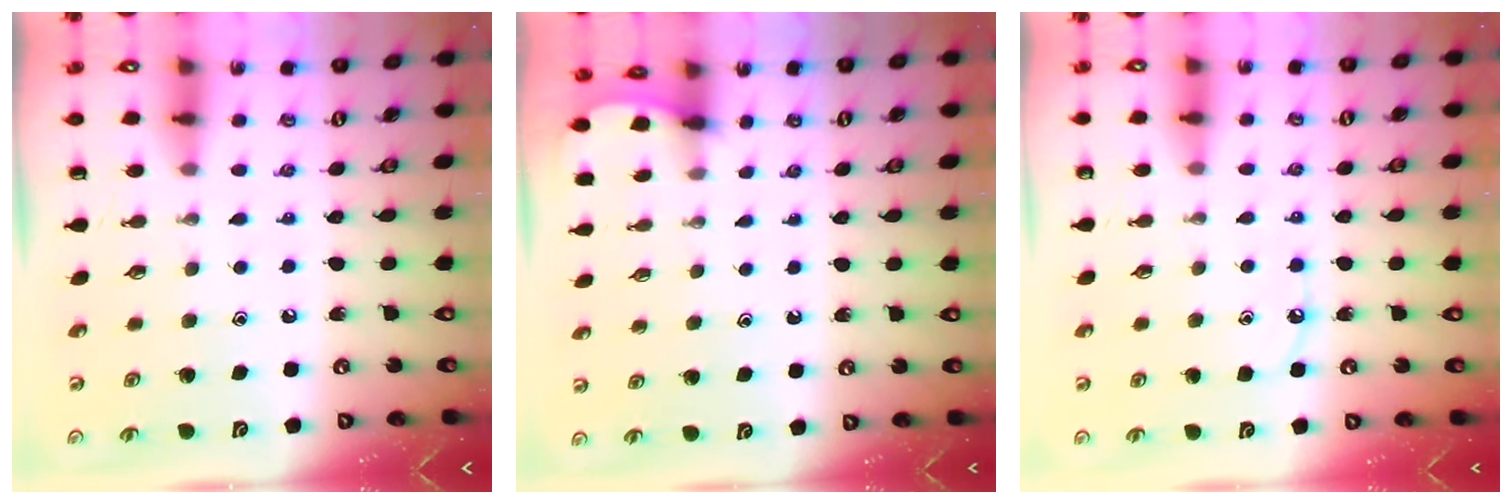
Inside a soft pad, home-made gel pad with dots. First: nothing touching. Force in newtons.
{"total": 1.9, "press": 1.9, "slide": 0.2}
{"total": 5.1, "press": 5.1, "slide": 0.5}